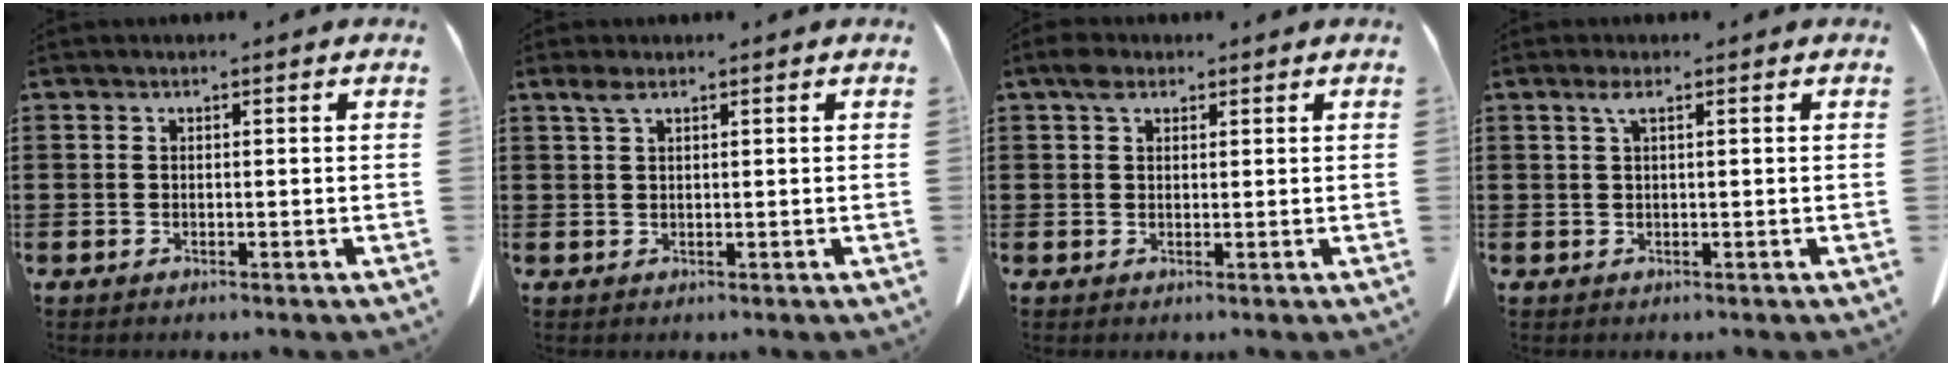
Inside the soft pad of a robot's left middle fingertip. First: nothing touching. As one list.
[{"total": 1.9, "force": [1.0, 0.6, 1.5], "torque": [-0.034, 0.002, 0.017]}, {"total": 2.6, "force": [1.5, 1.5, 1.5], "torque": [-0.027, 0.004, 0.026]}, {"total": 1.8, "force": [0.6, 0.3, 1.6], "torque": [-0.034, 0.004, 0.010]}]